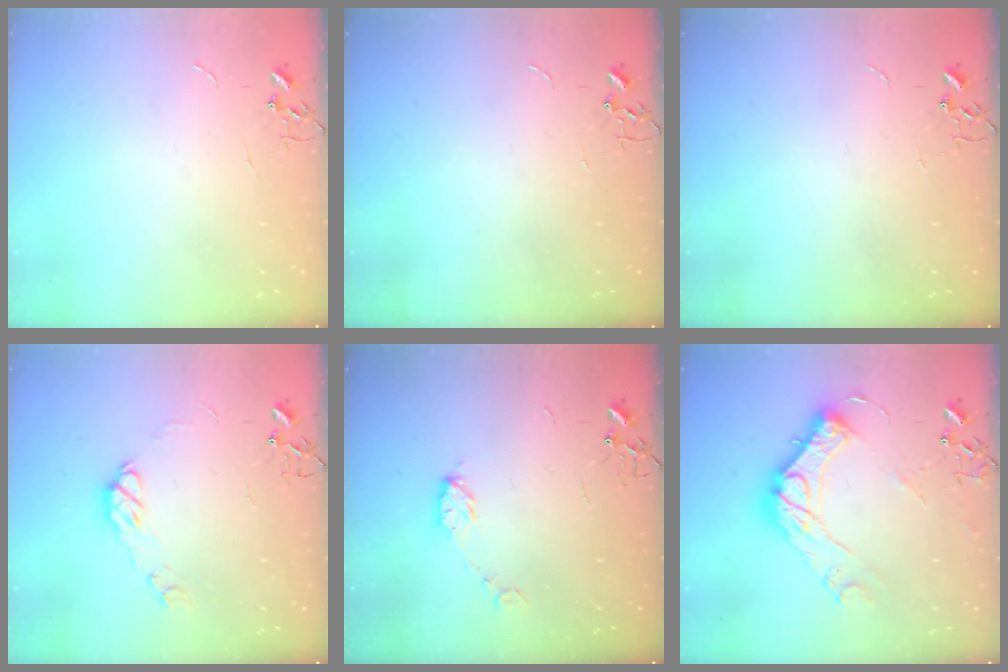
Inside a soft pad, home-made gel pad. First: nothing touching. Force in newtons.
{"total": 0.0}
{"total": 0.0}
{"total": 8.1, "press": 8.1, "slide": 0.2}
{"total": 4.4, "press": 4.3, "slide": 0.5}
{"total": 17.5, "press": 17.4, "slide": 1.4}